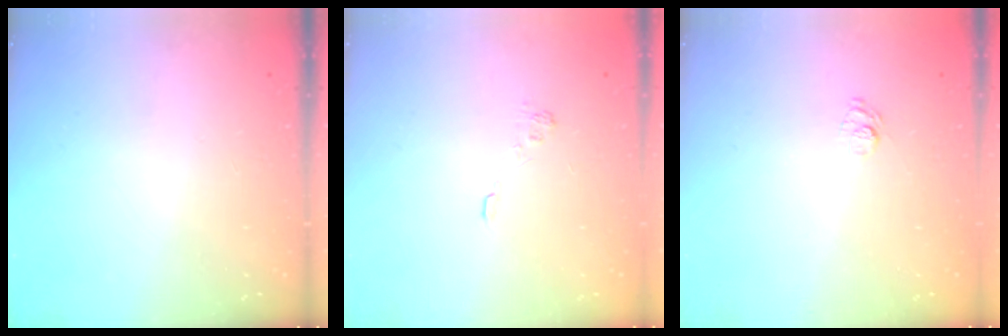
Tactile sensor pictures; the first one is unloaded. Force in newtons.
{"total": 2.3, "press": 1.8, "slide": 1.3}
{"total": 6.6, "press": 6.5, "slide": 1.4}